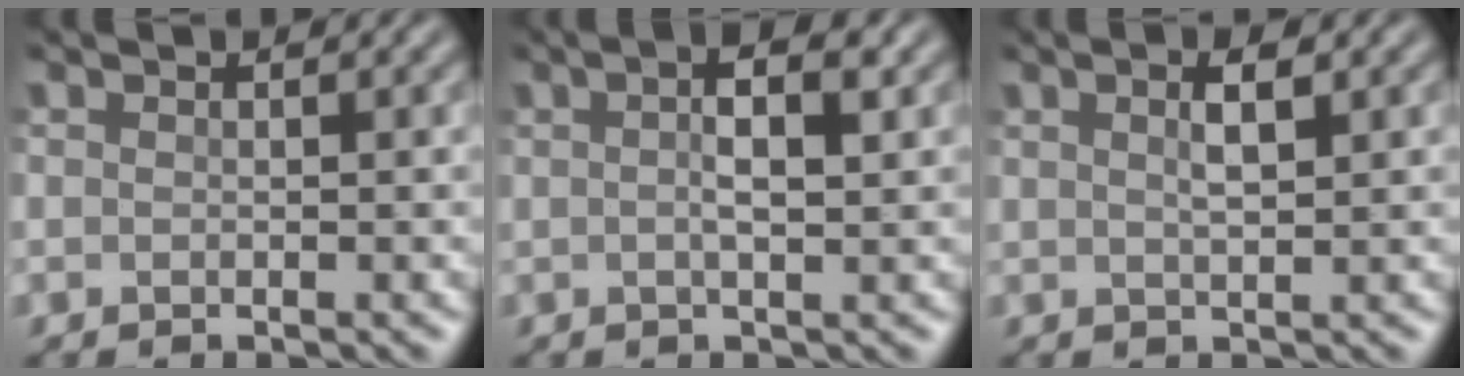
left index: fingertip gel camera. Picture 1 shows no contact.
{"total": 3.6, "force": [0.7, 1.1, 3.3], "torque": [-0.064, 0.004, 0.009]}
{"total": 2.2, "force": [0.8, 0.6, 1.9], "torque": [-0.036, 0.003, 0.015]}